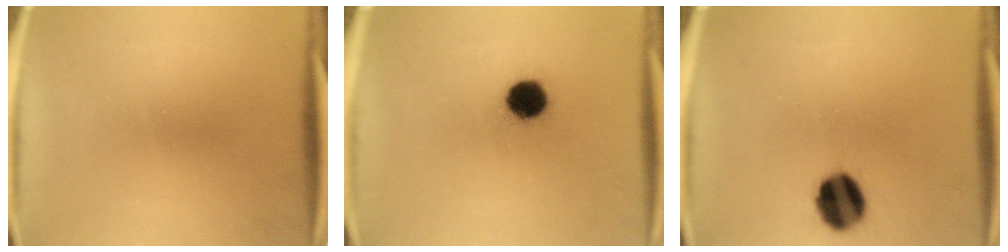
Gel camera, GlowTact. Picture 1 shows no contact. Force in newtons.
{"total": 7.6}
{"total": 11.0}